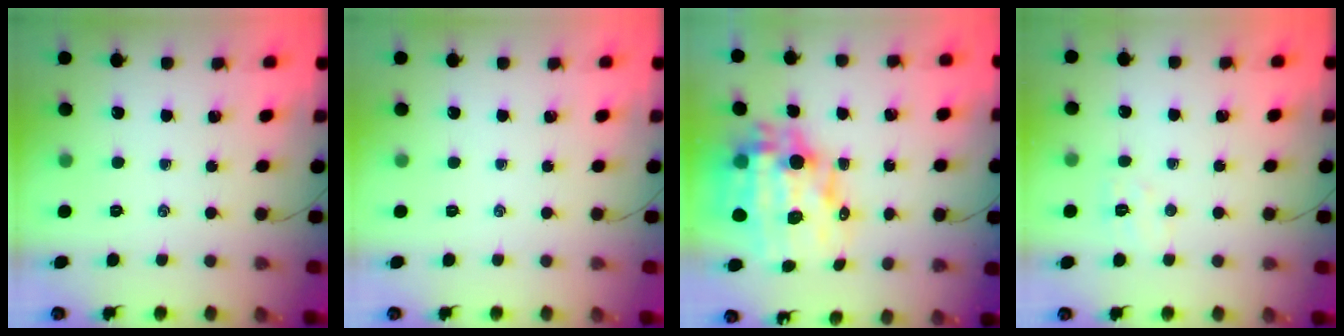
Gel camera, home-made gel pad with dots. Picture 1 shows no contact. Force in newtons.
{"total": 0.0}
{"total": 17.7, "press": 17.2, "slide": 4.3}
{"total": 5.0, "press": 4.9, "slide": 1.1}